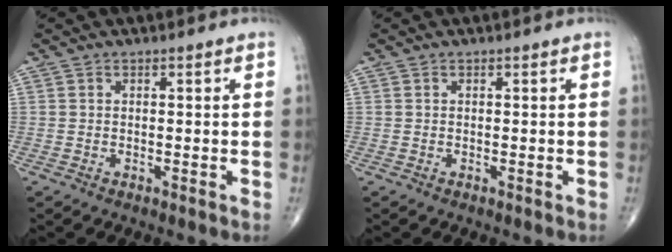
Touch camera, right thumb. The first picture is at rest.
{"total": 0.0}